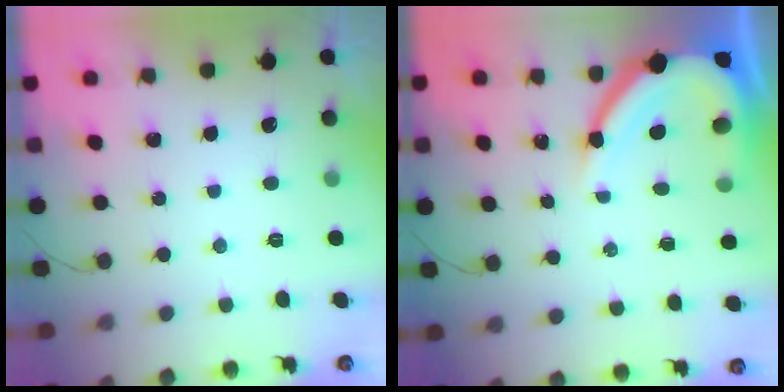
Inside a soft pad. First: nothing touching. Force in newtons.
{"total": 10.3, "press": 10.2, "slide": 1.2}